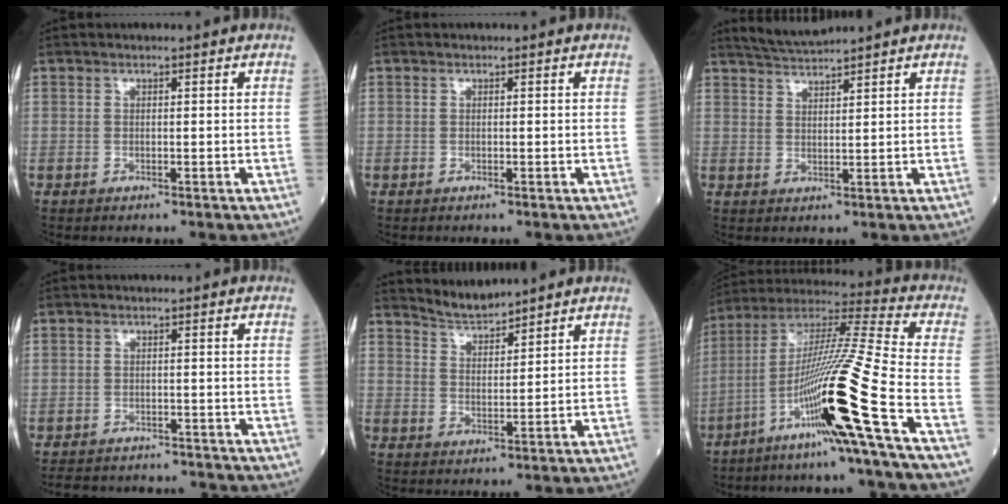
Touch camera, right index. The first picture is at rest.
{"total": 0.0}
{"total": 3.6, "force": [3.5, -0.9, 0.2], "torque": [-0.009, 0.003, 0.074]}
{"total": 9.5, "force": [-9.0, 2.7, 1.5], "torque": [-0.028, 0.013, -0.114]}
{"total": 4.0, "force": [4.0, -0.3, -0.1], "torque": [-0.001, -0.002, 0.082]}
{"total": 20.8, "force": [-8.7, -2.4, 18.8], "torque": [-0.361, -0.022, -0.165]}